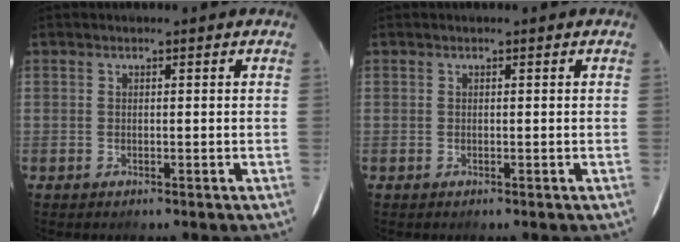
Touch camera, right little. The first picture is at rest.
{"total": 0.0}